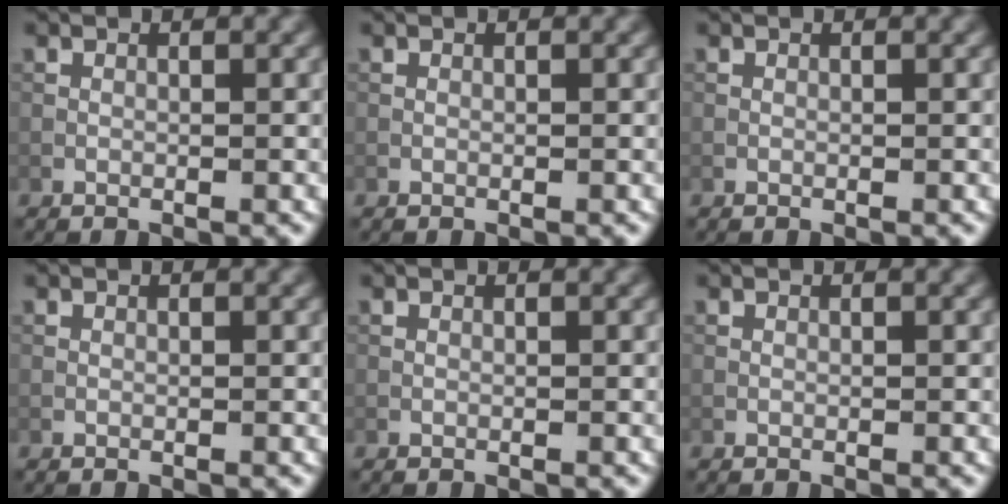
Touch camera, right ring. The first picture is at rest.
{"total": 0.0}
{"total": 0.0}
{"total": 0.0}
{"total": 0.0}
{"total": 0.0}